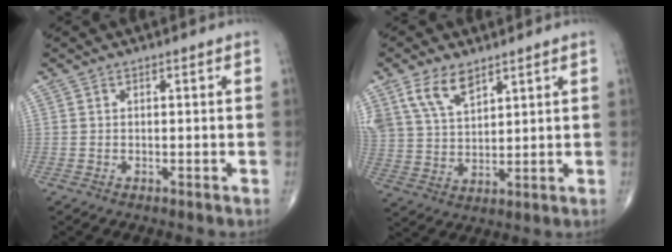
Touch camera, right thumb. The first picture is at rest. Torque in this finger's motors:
{"motor_torque": [0.82, 0.87, 0.94, 0.73, 0.05]}